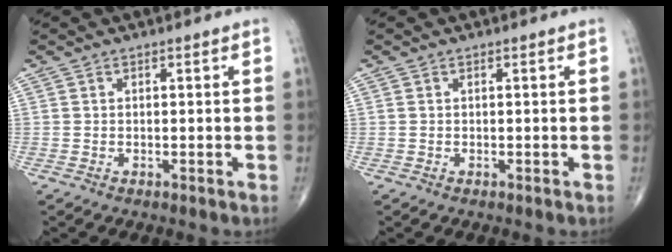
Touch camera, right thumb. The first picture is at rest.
{"total": 0.0}